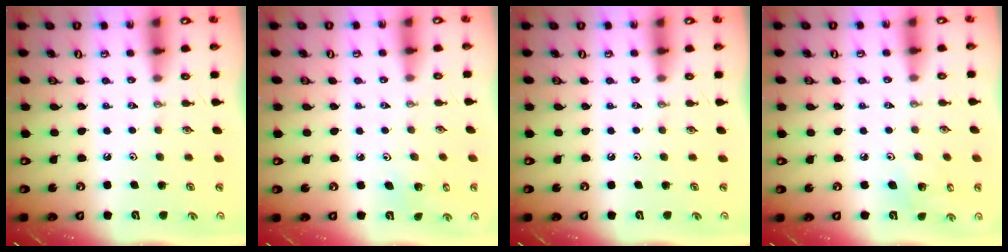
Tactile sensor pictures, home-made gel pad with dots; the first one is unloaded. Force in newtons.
{"total": 2.2, "press": 2.2, "slide": 0.2}
{"total": 0.0}
{"total": 3.7, "press": 3.5, "slide": 1.4}